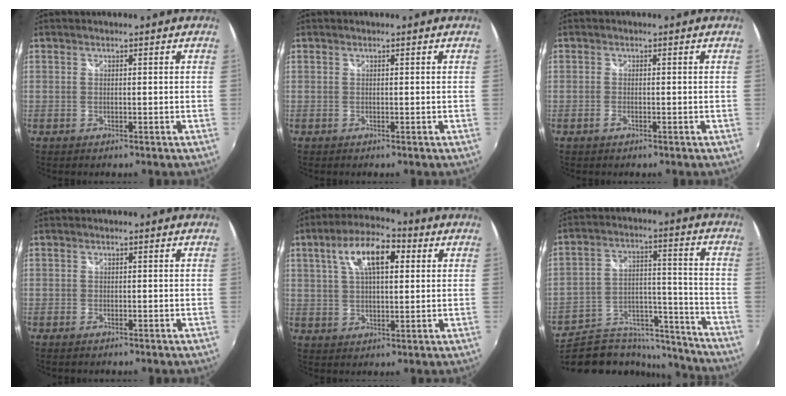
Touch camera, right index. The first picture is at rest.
{"total": 0.0}
{"total": 1.0, "force": [-0.6, 0.5, 0.7], "torque": [-0.016, -0.002, -0.010]}
{"total": 1.1, "force": [-1.0, 0.3, 0.3], "torque": [-0.008, -0.006, -0.021]}
{"total": 10.9, "force": [3.8, 4.6, 9.1], "torque": [-0.164, 0.027, 0.060]}
{"total": 17.6, "force": [-14.4, 8.0, 6.5], "torque": [-0.118, 0.033, -0.201]}